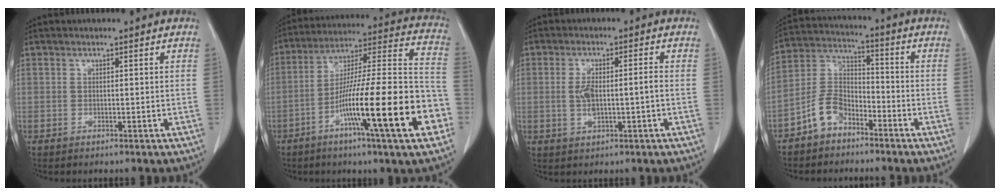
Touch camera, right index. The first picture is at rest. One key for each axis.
{"total": 23.3, "fx": -8.9, "fy": 1.1, "fz": 21.5, "tx": -0.298, "ty": -0.006, "tz": -0.148}
{"total": 4.9, "fx": -0.5, "fy": 1.2, "fz": 4.7, "tx": -0.099, "ty": 0.004, "tz": -0.006}
{"total": 7.3, "fx": -4.8, "fy": 4.3, "fz": 3.5, "tx": -0.080, "ty": 0.017, "tz": -0.097}